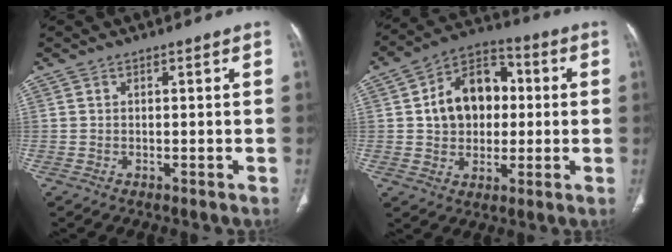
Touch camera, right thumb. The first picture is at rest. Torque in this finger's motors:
{"motor_torque": [0.86, 0.93, 0.21, -0.18, 0.11]}